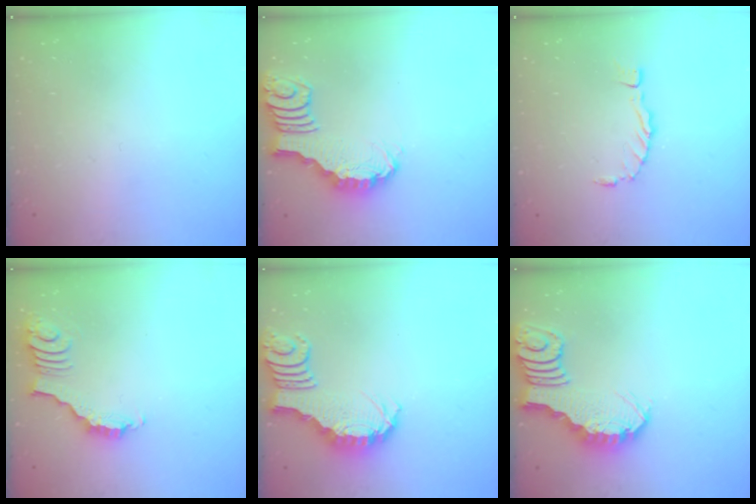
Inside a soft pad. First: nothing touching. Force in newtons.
{"total": 2.7, "press": 2.7, "slide": 0.4}
{"total": 0.0}
{"total": 2.5, "press": 2.5, "slide": 0.3}
{"total": 2.9, "press": 2.8, "slide": 0.5}
{"total": 2.9, "press": 2.9, "slide": 0.4}